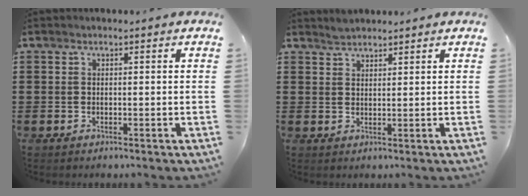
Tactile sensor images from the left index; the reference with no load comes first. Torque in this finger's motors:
{"motor_torque": [0.12, 0.76, -0.19, -0.20]}